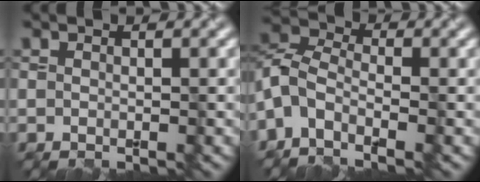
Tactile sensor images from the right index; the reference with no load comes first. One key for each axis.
{"total": 5.0, "fx": -3.0, "fy": 2.5, "fz": 3.1, "tx": -0.064, "ty": 0.006, "tz": -0.074}